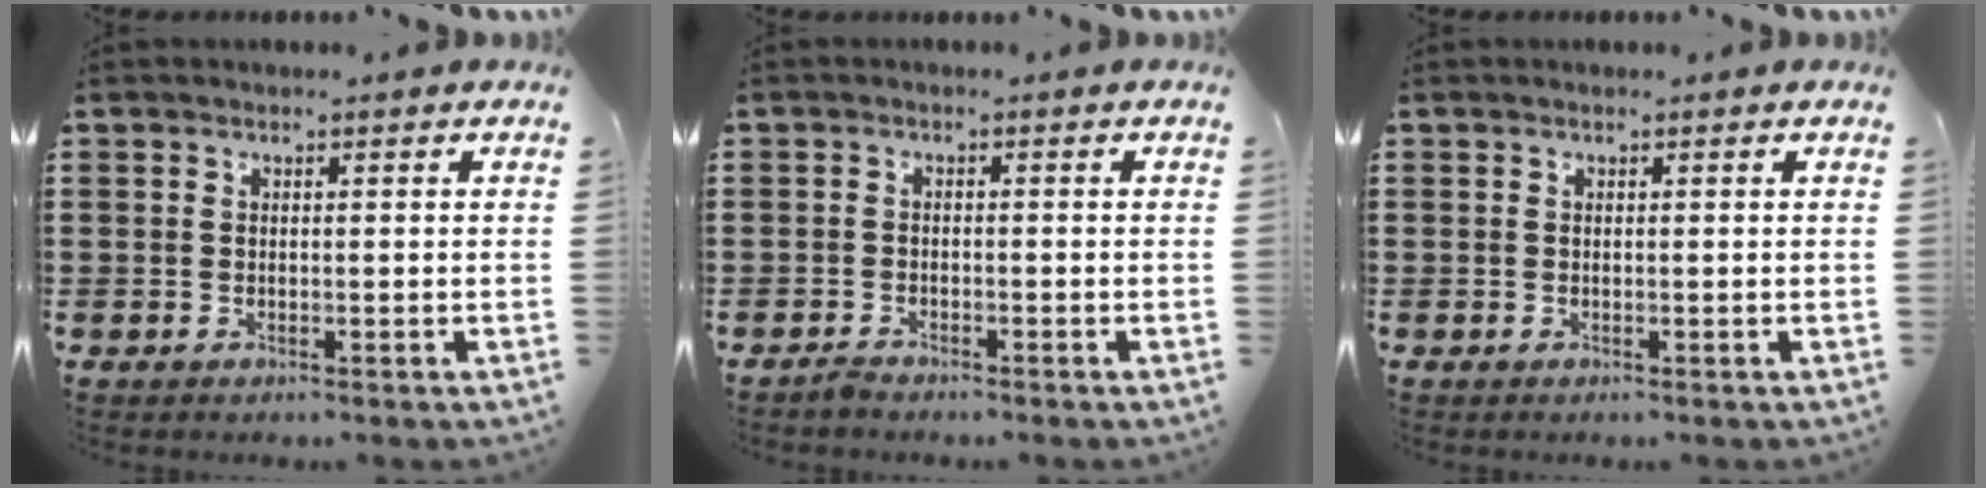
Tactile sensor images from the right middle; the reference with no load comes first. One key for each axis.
{"total": 1.1, "fx": -1.1, "fy": 0.1, "fz": 0.3, "tx": -0.009, "ty": -0.002, "tz": -0.021}
{"total": 0.0}